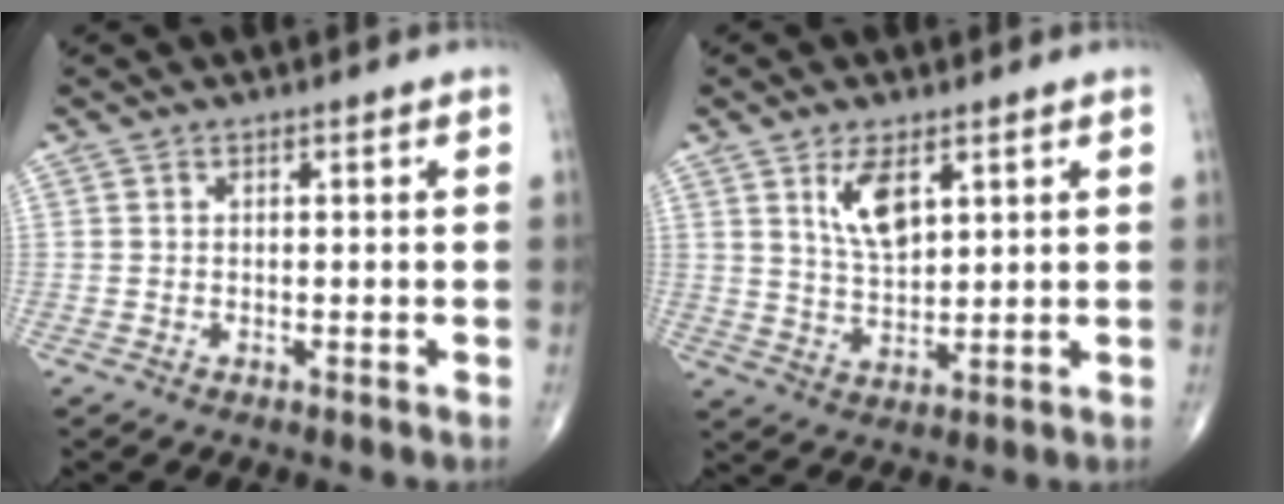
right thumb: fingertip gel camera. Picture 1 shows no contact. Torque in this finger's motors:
{"motor_torque": [-0.82, 0.91, 0.16, -0.04, 0.15]}